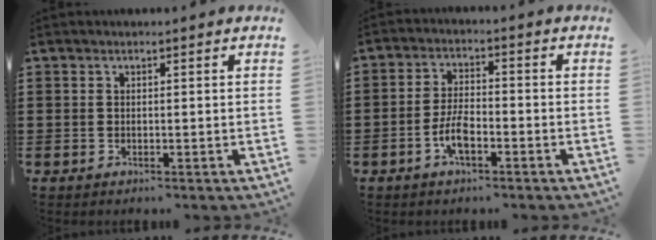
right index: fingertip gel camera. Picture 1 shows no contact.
{"total": 5.2, "force": [-2.3, 1.9, 4.3], "torque": [-0.099, -0.003, -0.049]}